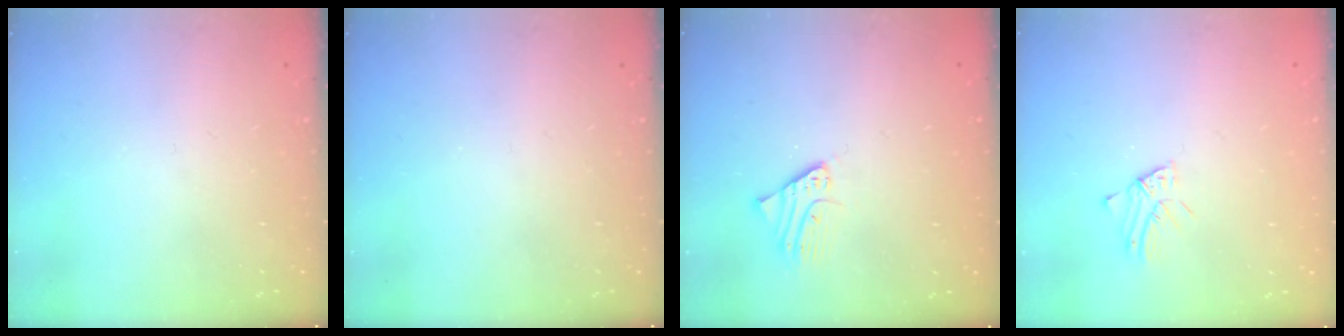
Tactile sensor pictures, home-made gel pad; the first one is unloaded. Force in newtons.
{"total": 0.0}
{"total": 2.1, "press": 2.1, "slide": 0.1}
{"total": 1.6, "press": 1.6, "slide": 0.1}